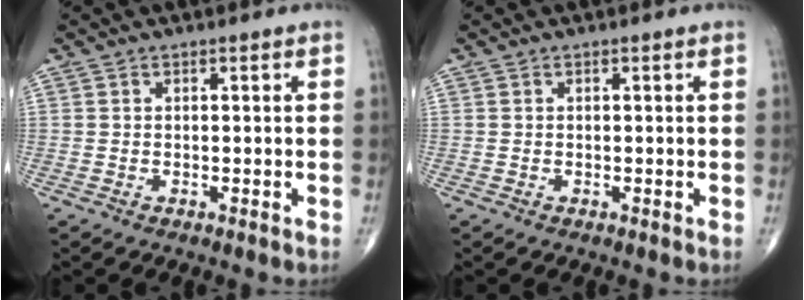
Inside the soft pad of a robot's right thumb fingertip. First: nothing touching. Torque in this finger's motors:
{"motor_torque": [-0.11, 0.08, 0.00, 0.00, 0.00]}